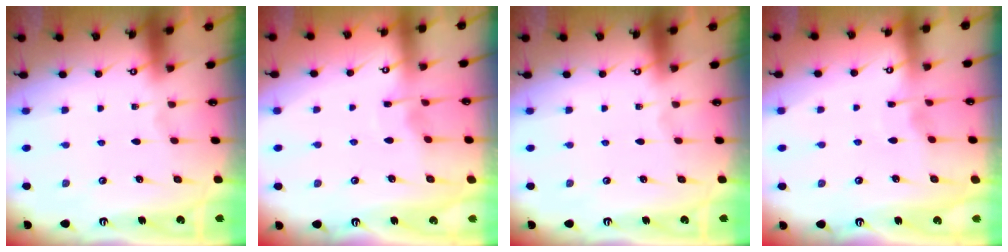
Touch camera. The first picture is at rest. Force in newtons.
{"total": 3.3, "press": 3.2, "slide": 0.4}
{"total": 0.0}
{"total": 3.5, "press": 3.5, "slide": 0.5}